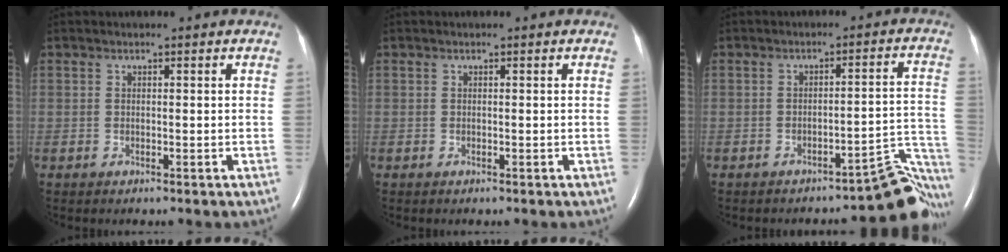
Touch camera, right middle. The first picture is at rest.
{"total": 0.0}
{"total": 9.6, "force": [-8.7, 1.1, 3.9], "torque": [0.000, 0.047, -0.105]}